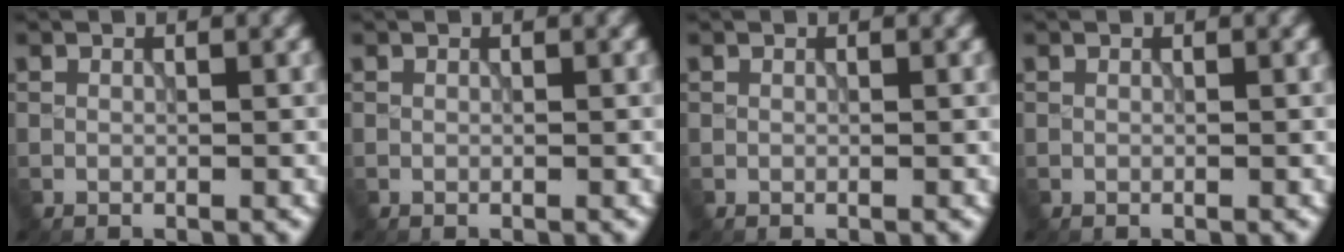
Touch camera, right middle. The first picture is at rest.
{"total": 0.0}
{"total": 0.0}
{"total": 0.0}